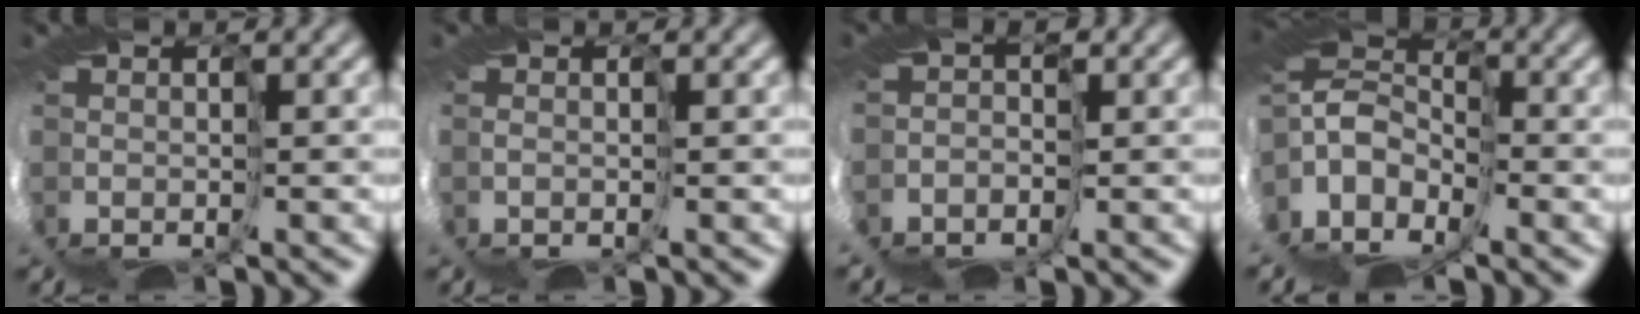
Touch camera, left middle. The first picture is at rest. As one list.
[{"total": 0.0}, {"total": 1.7, "force": [-1.5, 0.9, -0.2], "torque": [0.020, -0.008, -0.016]}, {"total": 3.8, "force": [1.0, 2.3, 2.8], "torque": [-0.060, 0.018, 0.002]}]